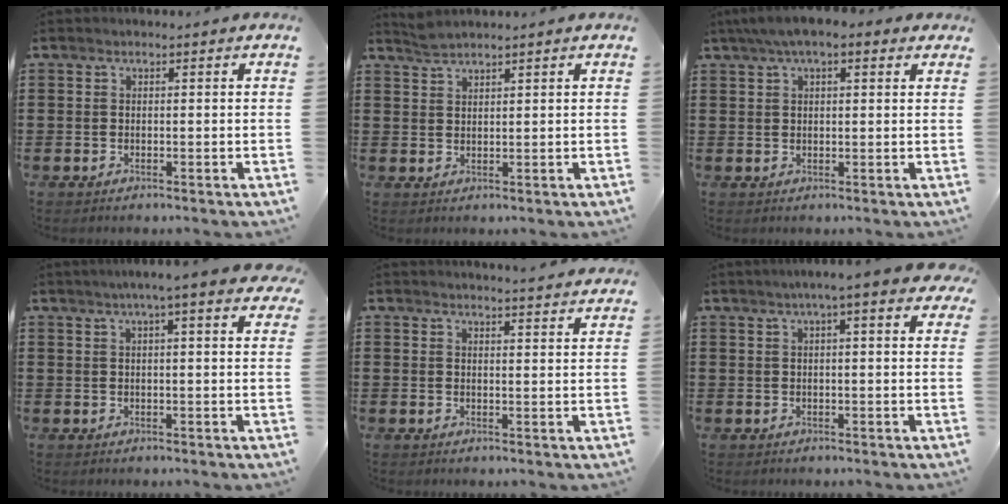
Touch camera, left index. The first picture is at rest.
{"total": 1.8, "force": [1.8, 0.0, 0.4], "torque": [-0.013, 0.001, 0.034]}
{"total": 4.4, "force": [2.6, 1.5, 3.3], "torque": [-0.068, 0.009, 0.045]}
{"total": 4.9, "force": [3.0, 0.1, 3.8], "torque": [-0.072, 0.004, 0.049]}
{"total": 2.9, "force": [2.8, -0.5, 0.3], "torque": [-0.013, -0.012, 0.052]}
{"total": 4.8, "force": [2.6, 0.2, 4.0], "torque": [-0.075, 0.006, 0.043]}